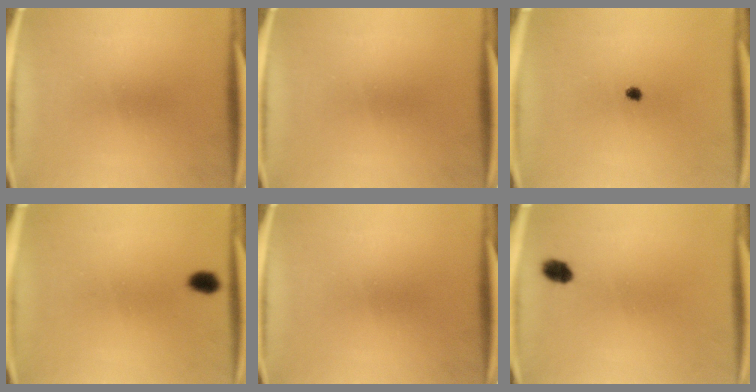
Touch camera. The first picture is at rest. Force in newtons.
{"total": 0.0}
{"total": 1.2}
{"total": 2.4}
{"total": 0.0}
{"total": 2.9}